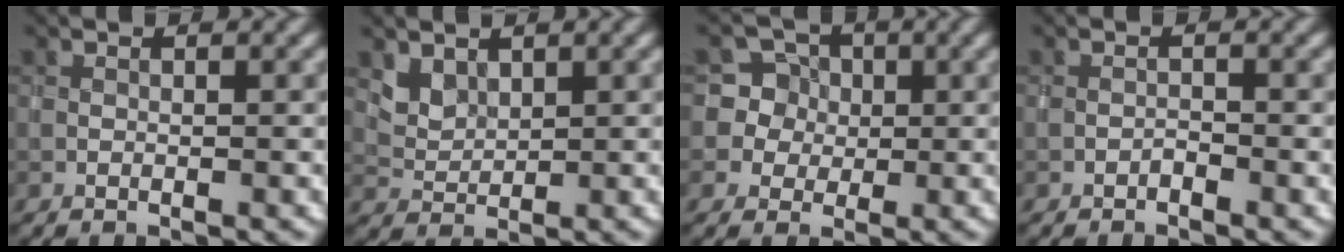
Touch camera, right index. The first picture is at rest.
{"total": 2.3, "force": [1.6, 1.5, 0.8], "torque": [-0.024, -0.010, 0.042]}
{"total": 6.8, "force": [1.6, 6.5, 1.0], "torque": [-0.026, 0.033, 0.017]}
{"total": 0.5, "force": [-0.5, 0.2, 0.1], "torque": [-0.002, 0.003, -0.010]}